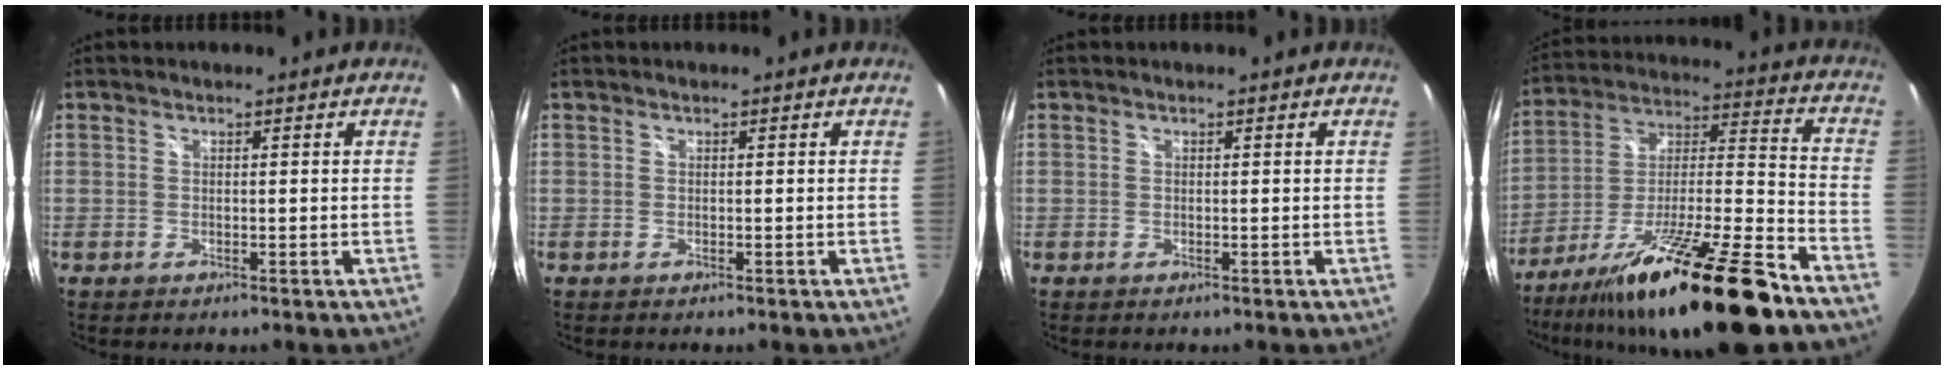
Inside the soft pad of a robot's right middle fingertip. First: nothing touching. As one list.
[{"total": 0.0}, {"total": 0.0}, {"total": 23.1, "force": [-16.2, 2.0, 16.4], "torque": [-0.271, -0.015, -0.270]}]